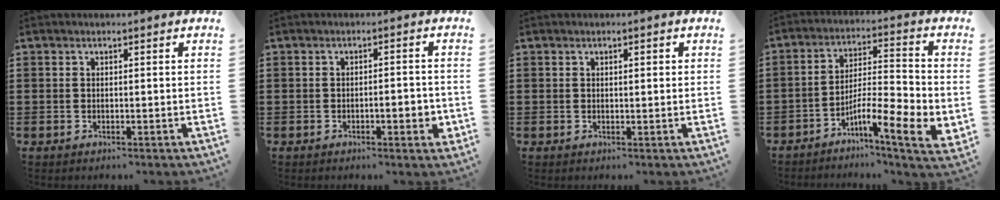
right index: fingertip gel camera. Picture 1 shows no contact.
{"total": 3.3, "force": [-1.1, 0.8, 3.1], "torque": [-0.042, 0.001, -0.021]}
{"total": 0.8, "force": [0.2, 0.2, 0.7], "torque": [-0.014, 0.002, 0.004]}
{"total": 9.0, "force": [-4.5, 1.7, 7.6], "torque": [-0.126, -0.007, -0.079]}